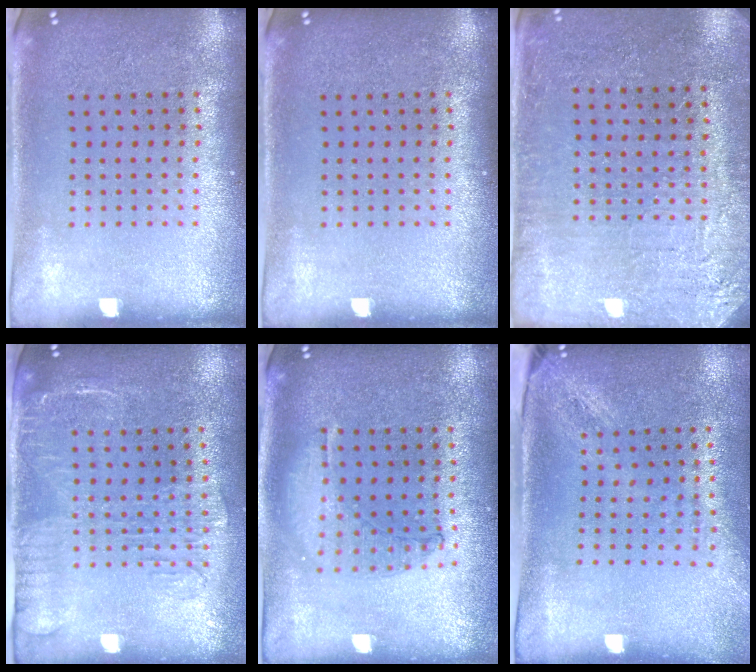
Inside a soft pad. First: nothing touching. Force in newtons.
{"total": 0.0}
{"total": 2.9, "press": 2.8, "slide": 0.5}
{"total": 2.0, "press": 1.7, "slide": 1.0}
{"total": 0.9, "press": 0.9, "slide": 0.1}
{"total": 2.0, "press": 1.6, "slide": 1.3}